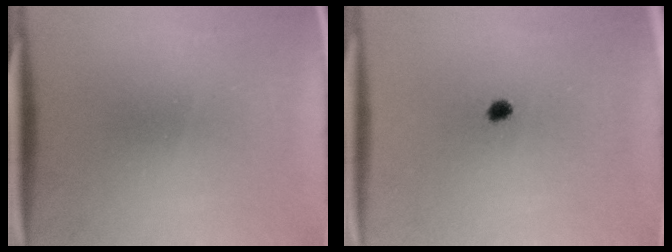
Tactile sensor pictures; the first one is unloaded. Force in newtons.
{"total": 1.8}